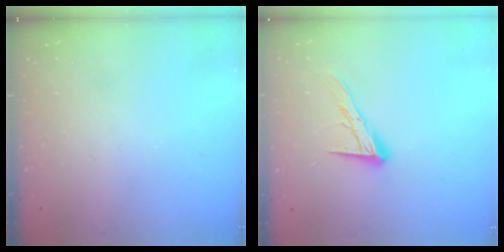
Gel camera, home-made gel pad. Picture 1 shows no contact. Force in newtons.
{"total": 12.0, "press": 12.0, "slide": 1.0}